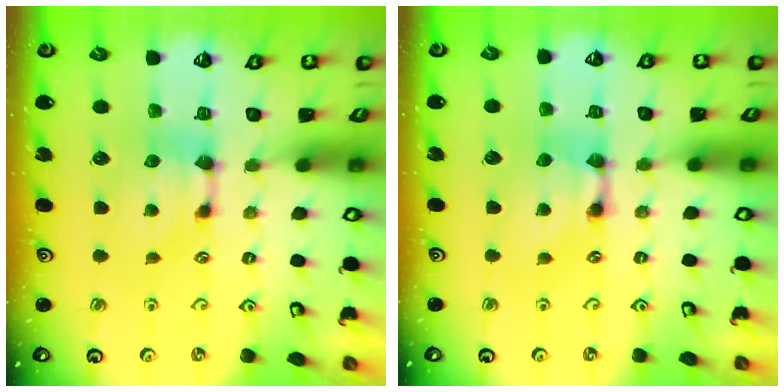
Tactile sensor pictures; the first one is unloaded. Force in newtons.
{"total": 2.2, "press": 2.2, "slide": 0.1}